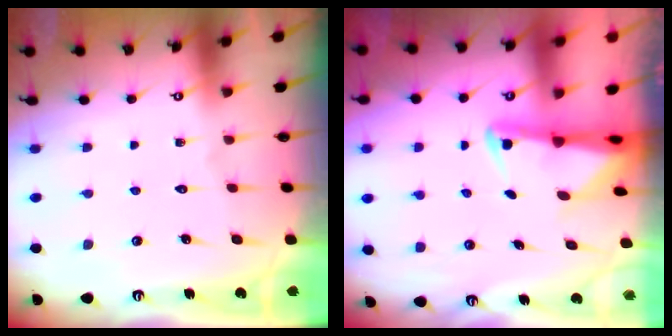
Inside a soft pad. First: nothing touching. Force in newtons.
{"total": 2.7, "press": 2.6, "slide": 0.6}